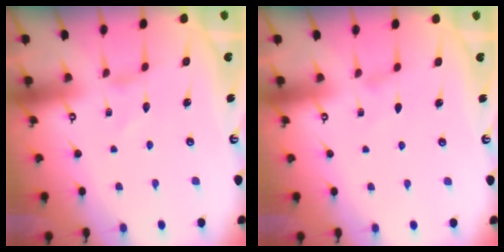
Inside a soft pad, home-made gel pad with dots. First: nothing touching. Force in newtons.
{"total": 0.0}